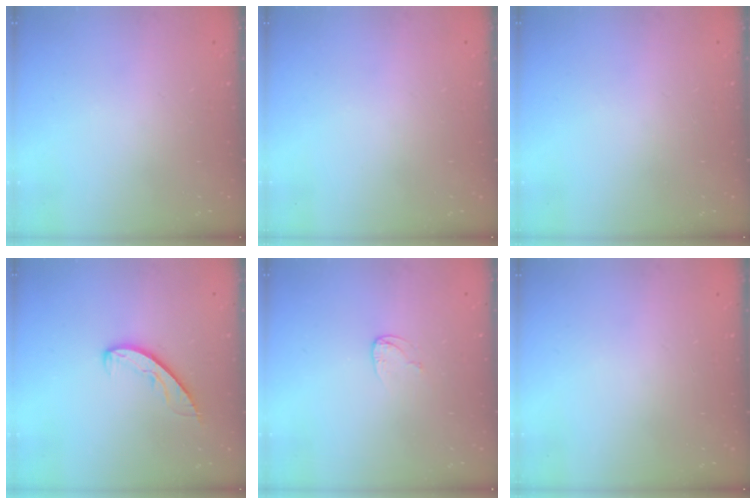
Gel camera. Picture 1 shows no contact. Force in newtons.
{"total": 0.0}
{"total": 0.0}
{"total": 5.7, "press": 5.7, "slide": 0.5}
{"total": 3.4, "press": 3.4, "slide": 0.3}
{"total": 0.0}